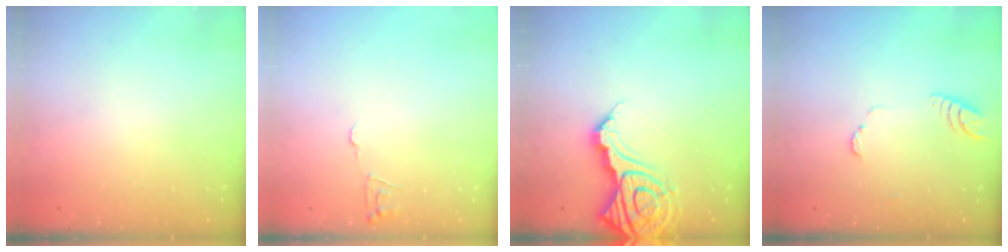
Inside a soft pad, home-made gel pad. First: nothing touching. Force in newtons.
{"total": 5.8, "press": 5.8, "slide": 0.5}
{"total": 16.2, "press": 16.1, "slide": 2.0}
{"total": 3.4, "press": 3.4, "slide": 0.3}